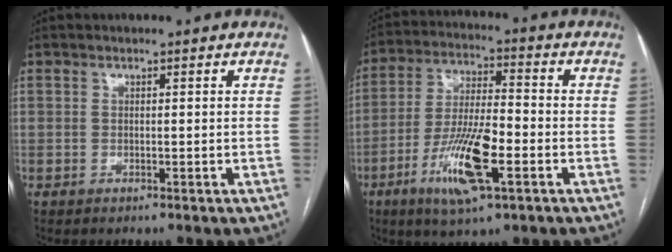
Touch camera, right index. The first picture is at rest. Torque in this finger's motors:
{"motor_torque": [1.12, -0.72, 0.33, 0.21]}